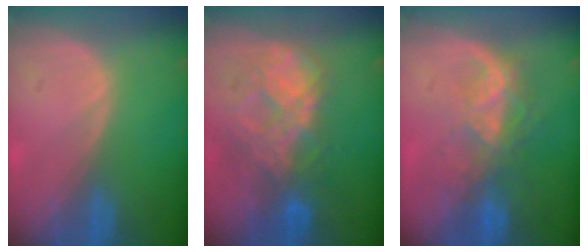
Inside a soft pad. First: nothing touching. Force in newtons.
{"total": 8.7, "press": 7.5, "slide": 4.3}
{"total": 6.5, "press": 5.9, "slide": 2.7}